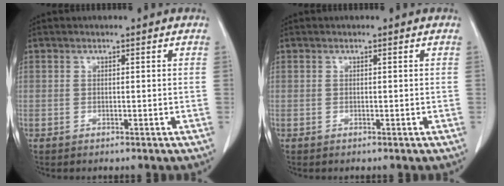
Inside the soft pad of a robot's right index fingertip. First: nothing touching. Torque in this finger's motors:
{"motor_torque": [0.00, 0.00, 0.00, 0.00]}